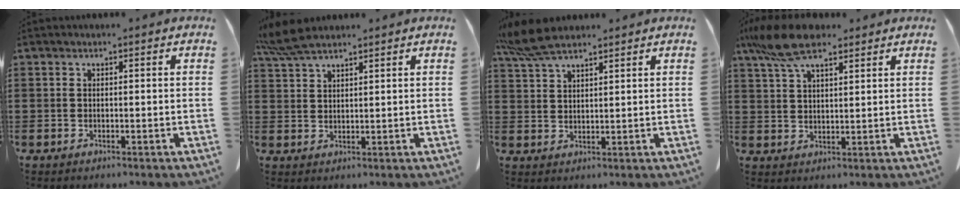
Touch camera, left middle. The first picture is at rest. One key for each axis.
{"total": 5.3, "fx": 4.3, "fy": 0.9, "fz": 2.9, "tx": -0.068, "ty": -0.003, "tz": 0.081}
{"total": 6.5, "fx": 5.1, "fy": 1.6, "fz": 3.6, "tx": -0.091, "ty": -0.005, "tz": 0.095}
{"total": 9.0, "fx": 6.3, "fy": 2.8, "fz": 5.8, "tx": -0.134, "ty": -0.004, "tz": 0.116}